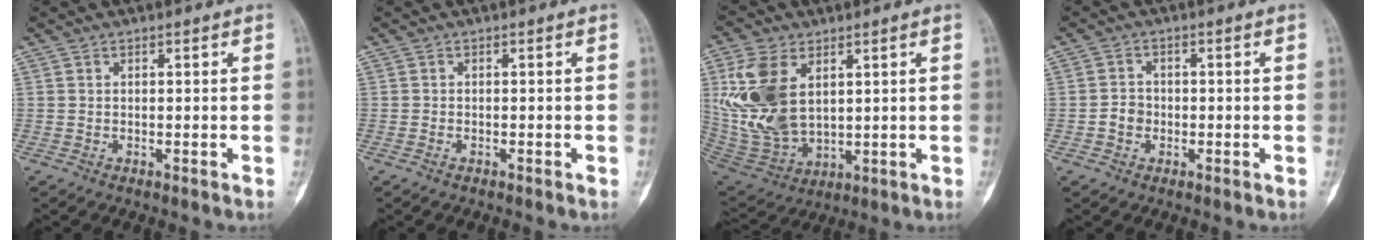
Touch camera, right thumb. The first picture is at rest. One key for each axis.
{"total": 0.6, "fx": -0.5, "fy": 0.3, "fz": 0.3, "tx": -0.003, "ty": 0.001, "tz": -0.010}
{"total": 15.9, "fx": 4.1, "fy": 9.9, "fz": 11.8, "tx": -0.237, "ty": -0.018, "tz": 0.095}
{"total": 4.6, "fx": -1.5, "fy": 4.0, "fz": 1.6, "tx": -0.004, "ty": 0.018, "tz": -0.033}